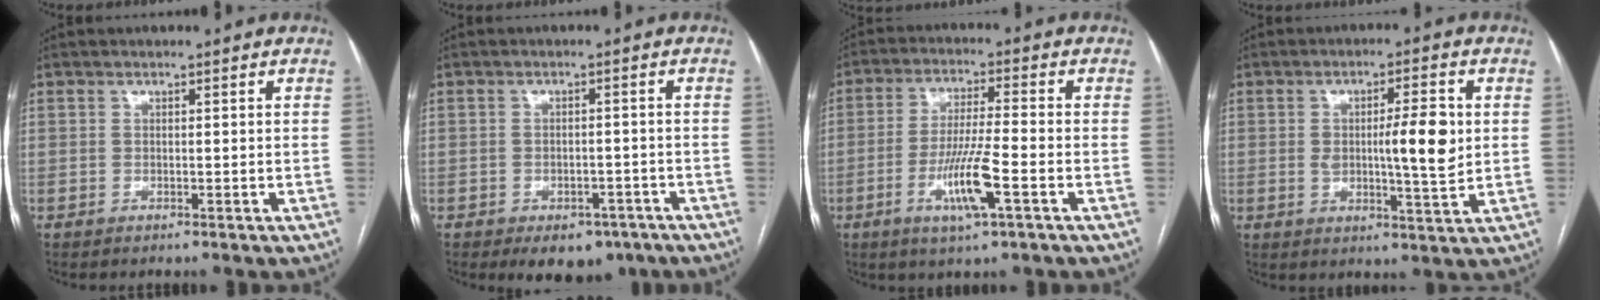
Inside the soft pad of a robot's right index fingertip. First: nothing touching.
{"total": 6.7, "force": [-4.6, 3.9, 3.0], "torque": [-0.026, 0.005, -0.057]}
{"total": 8.9, "force": [-3.3, 0.2, 8.2], "torque": [-0.159, -0.009, -0.059]}
{"total": 8.1, "force": [0.9, 1.6, 7.9], "torque": [-0.119, 0.003, 0.018]}